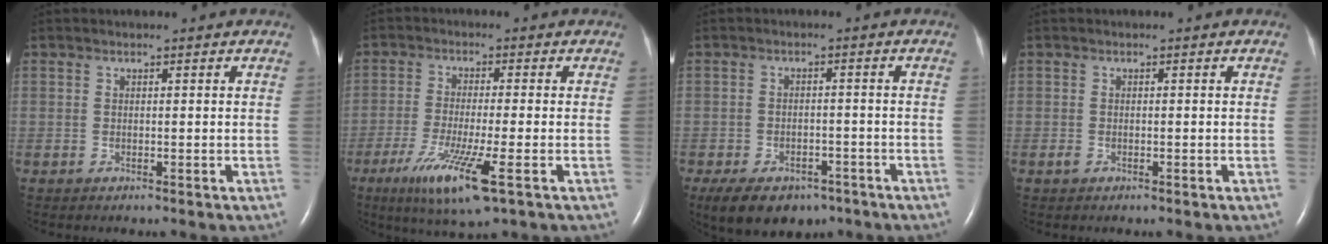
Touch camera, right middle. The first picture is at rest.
{"total": 9.9, "force": [-4.7, 0.5, 8.7], "torque": [-0.171, -0.032, -0.080]}
{"total": 9.8, "force": [-6.6, 5.6, 4.6], "torque": [-0.079, 0.005, -0.098]}
{"total": 0.7, "force": [-0.3, 0.4, 0.4], "torque": [-0.012, 0.000, -0.004]}